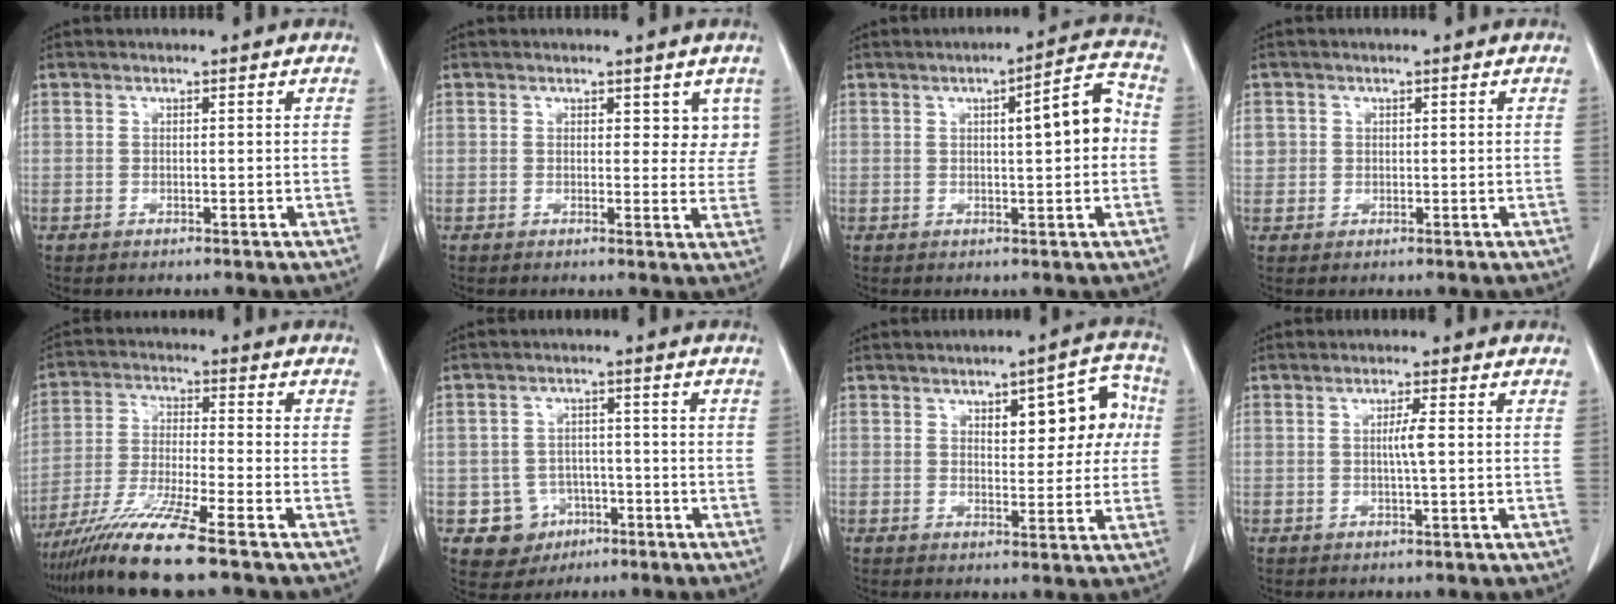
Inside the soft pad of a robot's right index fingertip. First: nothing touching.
{"total": 3.6, "force": [2.0, 2.1, 2.1], "torque": [-0.004, -0.004, 0.020]}
{"total": 7.5, "force": [0.6, 1.4, 7.4], "torque": [-0.100, 0.021, 0.006]}
{"total": 2.5, "force": [0.6, 2.4, 0.5], "torque": [-0.005, 0.006, 0.014]}
{"total": 10.8, "force": [-8.3, -1.1, 6.9], "torque": [-0.134, -0.034, -0.153]}
{"total": 6.6, "force": [-2.5, 6.0, 0.9], "torque": [-0.012, 0.012, -0.030]}
{"total": 8.9, "force": [2.3, 3.7, 7.8], "torque": [-0.084, 0.029, 0.029]}
{"total": 2.3, "force": [0.0, -0.2, 2.3], "torque": [-0.044, -0.001, 0.000]}